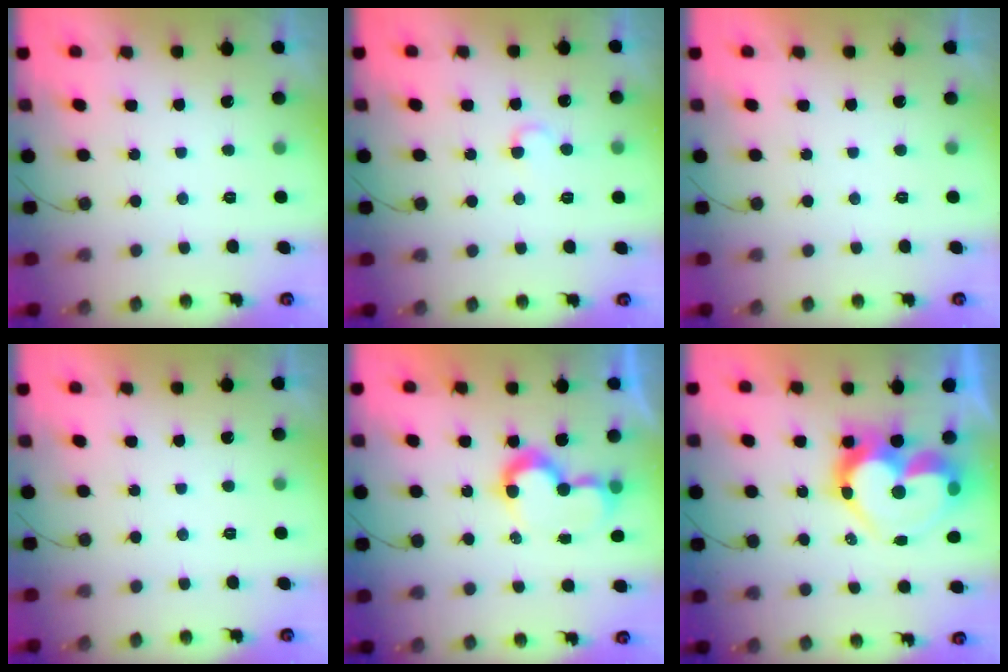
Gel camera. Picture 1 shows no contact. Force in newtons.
{"total": 4.4, "press": 4.4, "slide": 0.3}
{"total": 1.8, "press": 1.8, "slide": 0.0}
{"total": 1.8, "press": 1.8, "slide": 0.0}
{"total": 8.3, "press": 8.3, "slide": 0.1}
{"total": 18.1, "press": 18.0, "slide": 1.6}